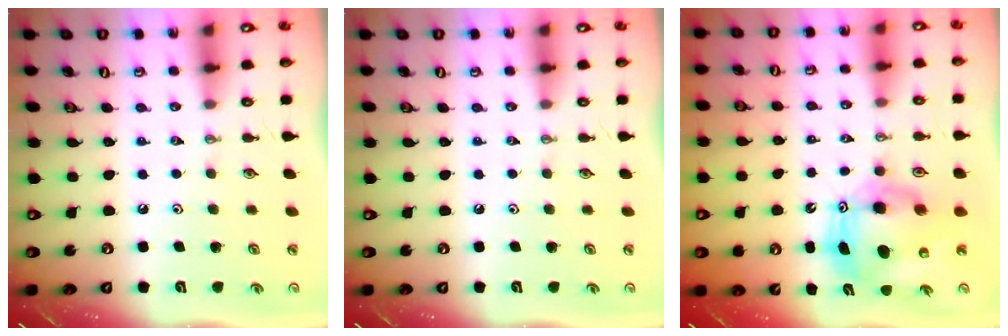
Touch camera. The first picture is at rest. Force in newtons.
{"total": 0.0}
{"total": 11.3, "press": 11.3, "slide": 1.1}